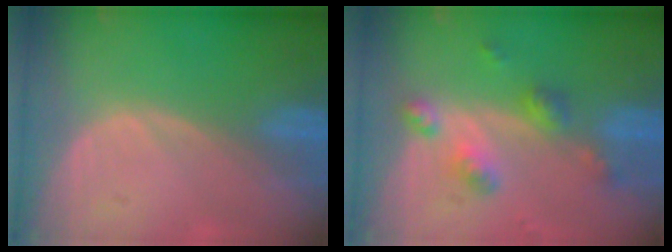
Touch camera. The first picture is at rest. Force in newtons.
{"total": 6.0, "press": 5.2, "slide": 3.0}